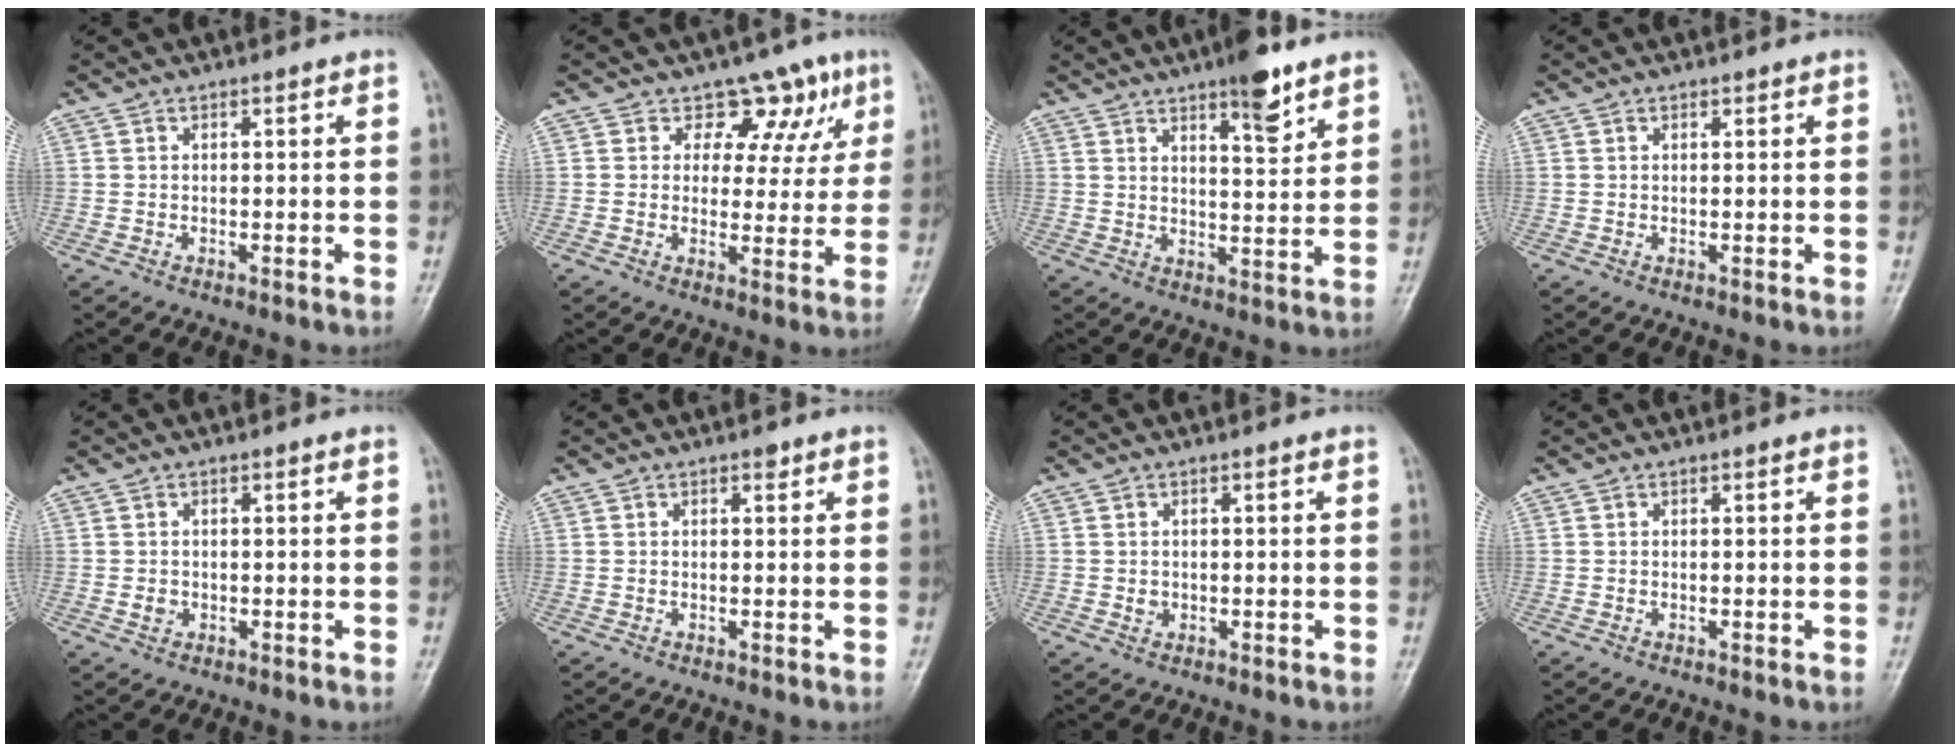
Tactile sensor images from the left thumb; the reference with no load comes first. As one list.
[{"total": 8.6, "force": [5.4, 6.2, 2.6], "torque": [0.016, -0.020, 0.060]}, {"total": 8.1, "force": [5.5, 2.2, 5.5], "torque": [-0.068, -0.036, 0.082]}, {"total": 0.5, "force": [0.4, 0.3, 0.1], "torque": [-0.003, -0.003, 0.006]}, {"total": 1.4, "force": [-0.1, 1.3, 0.6], "torque": [-0.006, 0.002, 0.001]}, {"total": 0.9, "force": [0.6, 0.5, 0.5], "torque": [-0.002, -0.003, 0.006]}, {"total": 1.2, "force": [0.0, 1.1, 0.5], "torque": [-0.006, 0.000, 0.004]}, {"total": 0.0}]